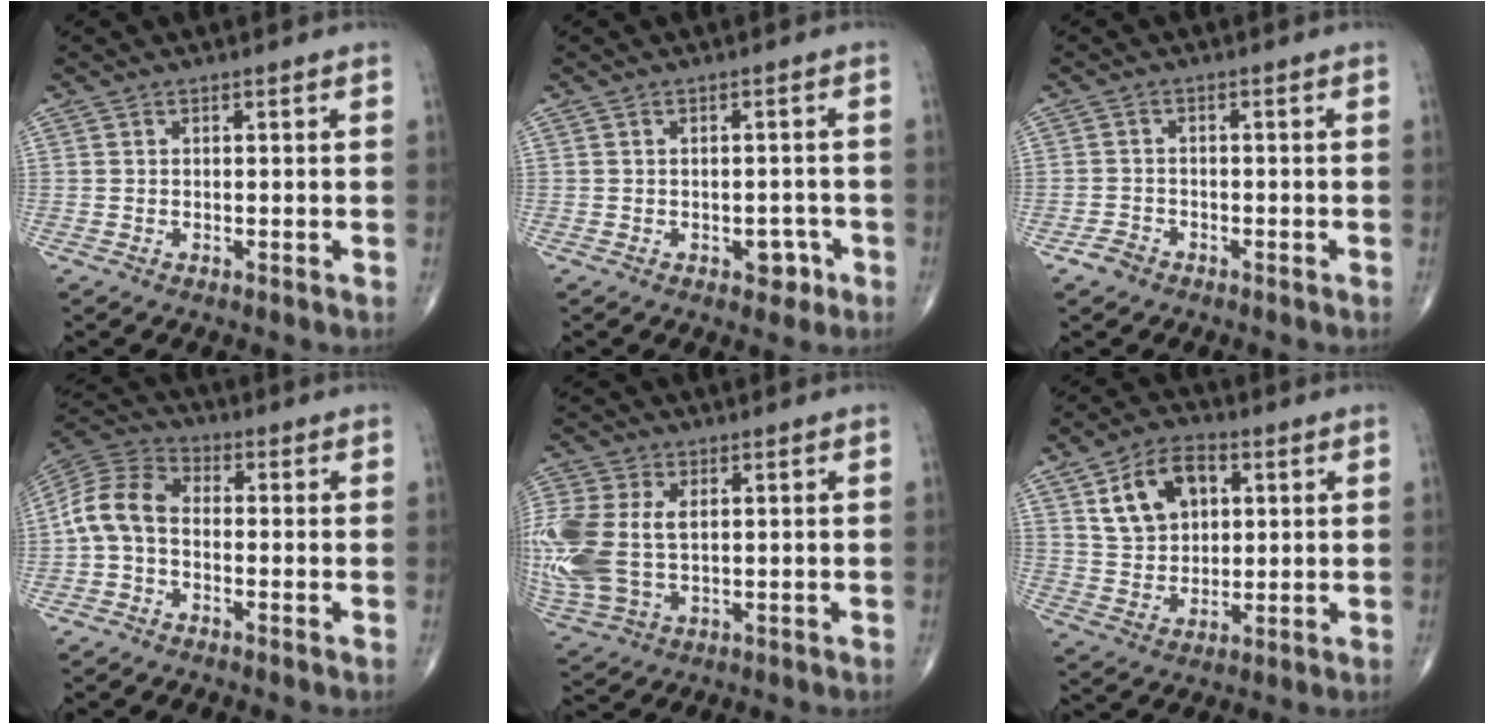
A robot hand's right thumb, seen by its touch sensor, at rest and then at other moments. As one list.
[{"total": 3.3, "force": [-1.5, 2.1, 2.0], "torque": [-0.008, 0.011, -0.017]}, {"total": 2.6, "force": [-1.8, 1.7, 0.7], "torque": [-0.014, 0.010, -0.032]}, {"total": 8.9, "force": [-1.4, 5.9, 6.6], "torque": [-0.127, 0.030, -0.044]}, {"total": 17.1, "force": [1.0, 11.0, 13.0], "torque": [-0.348, 0.000, 0.031]}, {"total": 11.6, "force": [4.1, 7.9, 7.4], "torque": [-0.101, -0.004, 0.075]}]